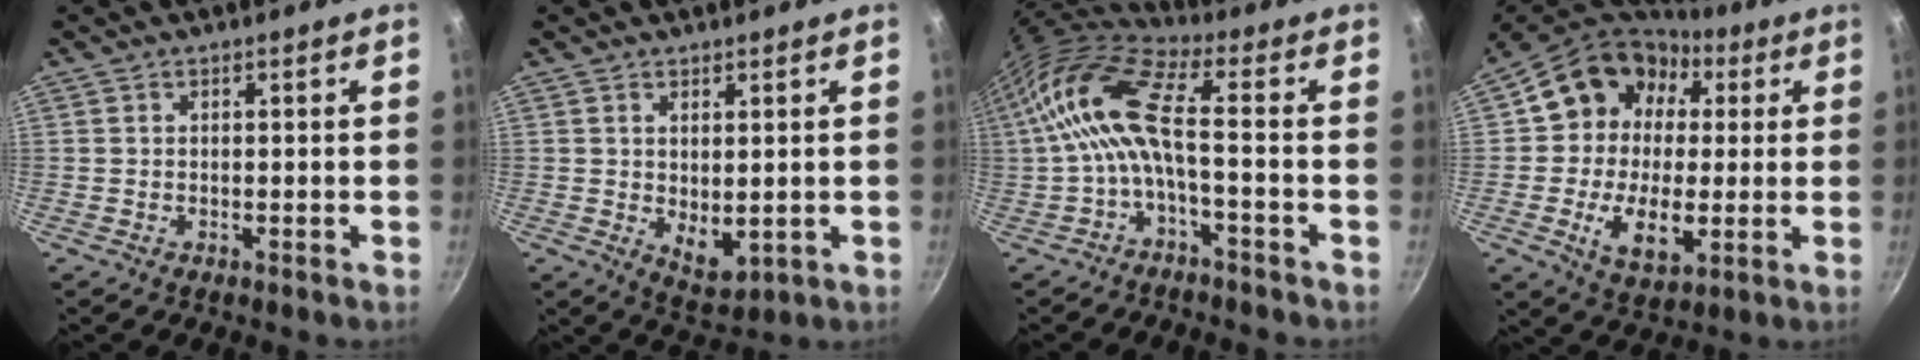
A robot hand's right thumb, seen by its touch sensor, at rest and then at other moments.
{"total": 5.4, "force": [0.6, 3.0, 4.5], "torque": [-0.061, -0.017, 0.021]}
{"total": 13.1, "force": [-1.6, 4.4, 12.2], "torque": [-0.271, 0.036, -0.041]}
{"total": 19.6, "force": [2.5, 14.9, 12.4], "torque": [-0.183, 0.019, 0.037]}